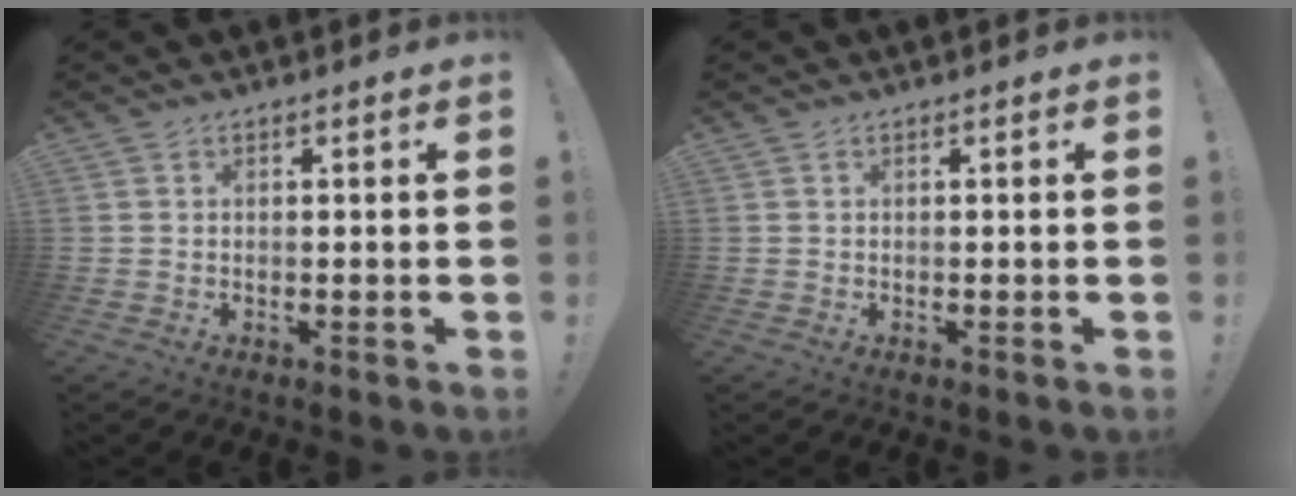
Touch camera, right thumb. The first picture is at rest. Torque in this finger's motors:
{"motor_torque": [-0.03, 0.19, 0.06, -0.14, 0.00]}